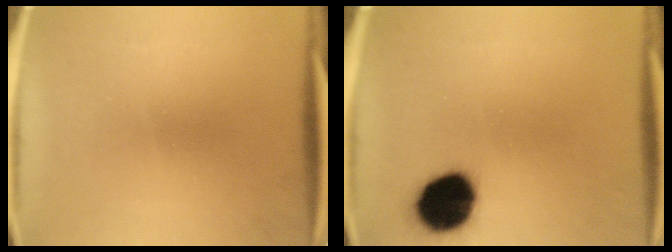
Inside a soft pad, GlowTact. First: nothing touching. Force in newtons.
{"total": 14.1}